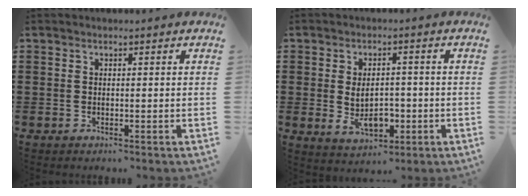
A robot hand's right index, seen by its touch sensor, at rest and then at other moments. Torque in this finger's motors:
{"motor_torque": [1.45, 0.69, 0.27, 0.15]}